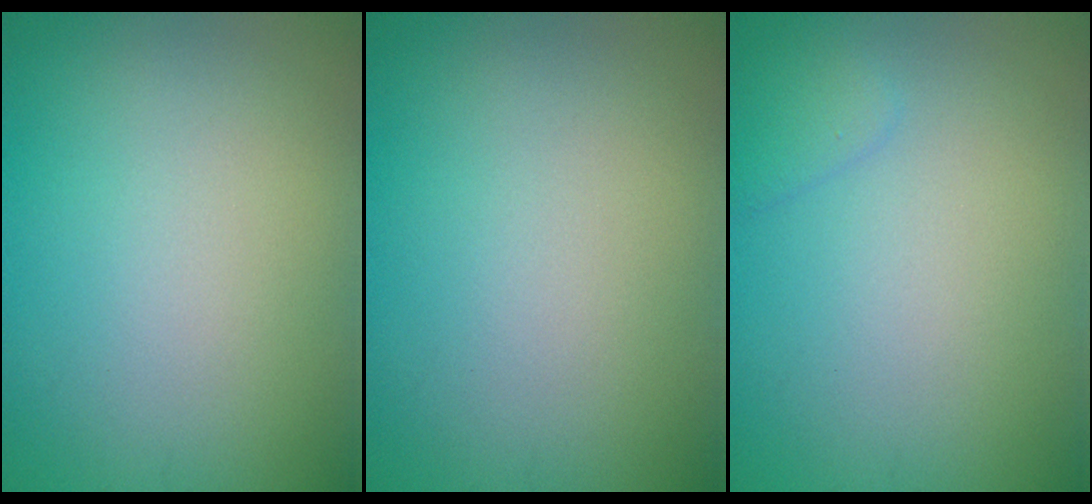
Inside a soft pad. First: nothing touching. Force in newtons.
{"total": 0.0}
{"total": 1.3, "press": 1.3, "slide": 0.1}